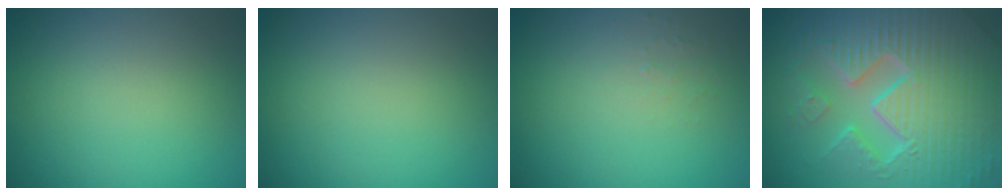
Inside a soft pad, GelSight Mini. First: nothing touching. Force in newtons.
{"total": 0.0}
{"total": 0.8, "press": 0.8, "slide": 0.3}
{"total": 11.1, "press": 7.0, "slide": 8.6}